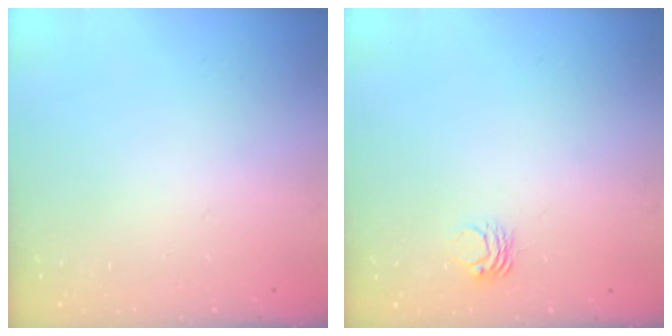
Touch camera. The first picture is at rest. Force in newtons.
{"total": 3.1, "press": 3.1, "slide": 0.1}